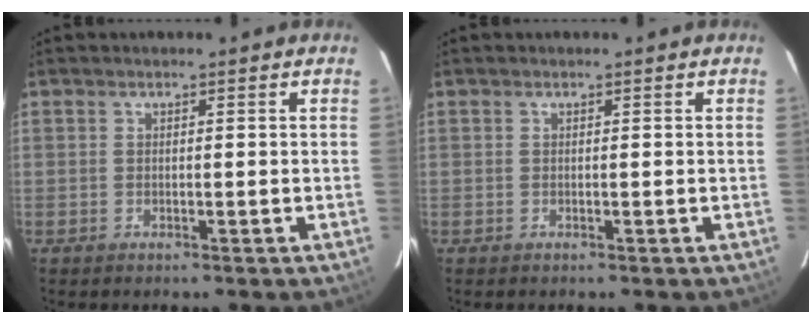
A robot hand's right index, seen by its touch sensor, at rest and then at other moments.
{"total": 0.0}